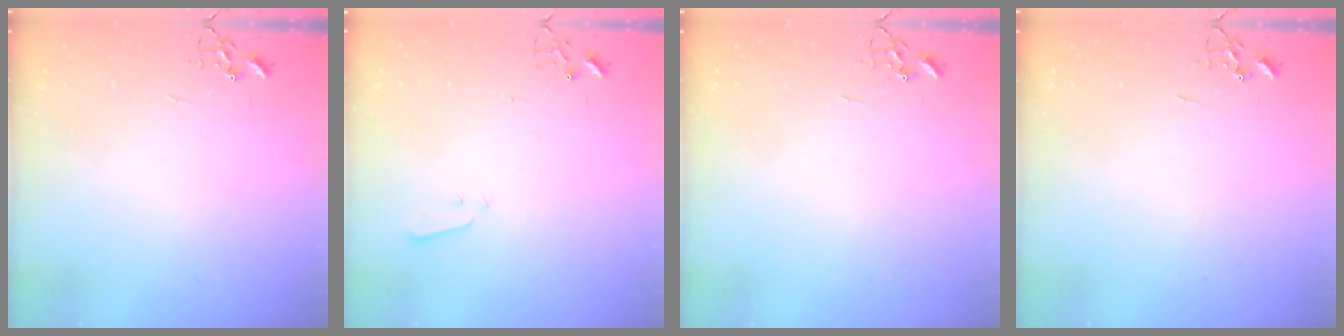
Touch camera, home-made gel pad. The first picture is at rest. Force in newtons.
{"total": 2.1, "press": 2.1, "slide": 0.3}
{"total": 0.0}
{"total": 0.0}